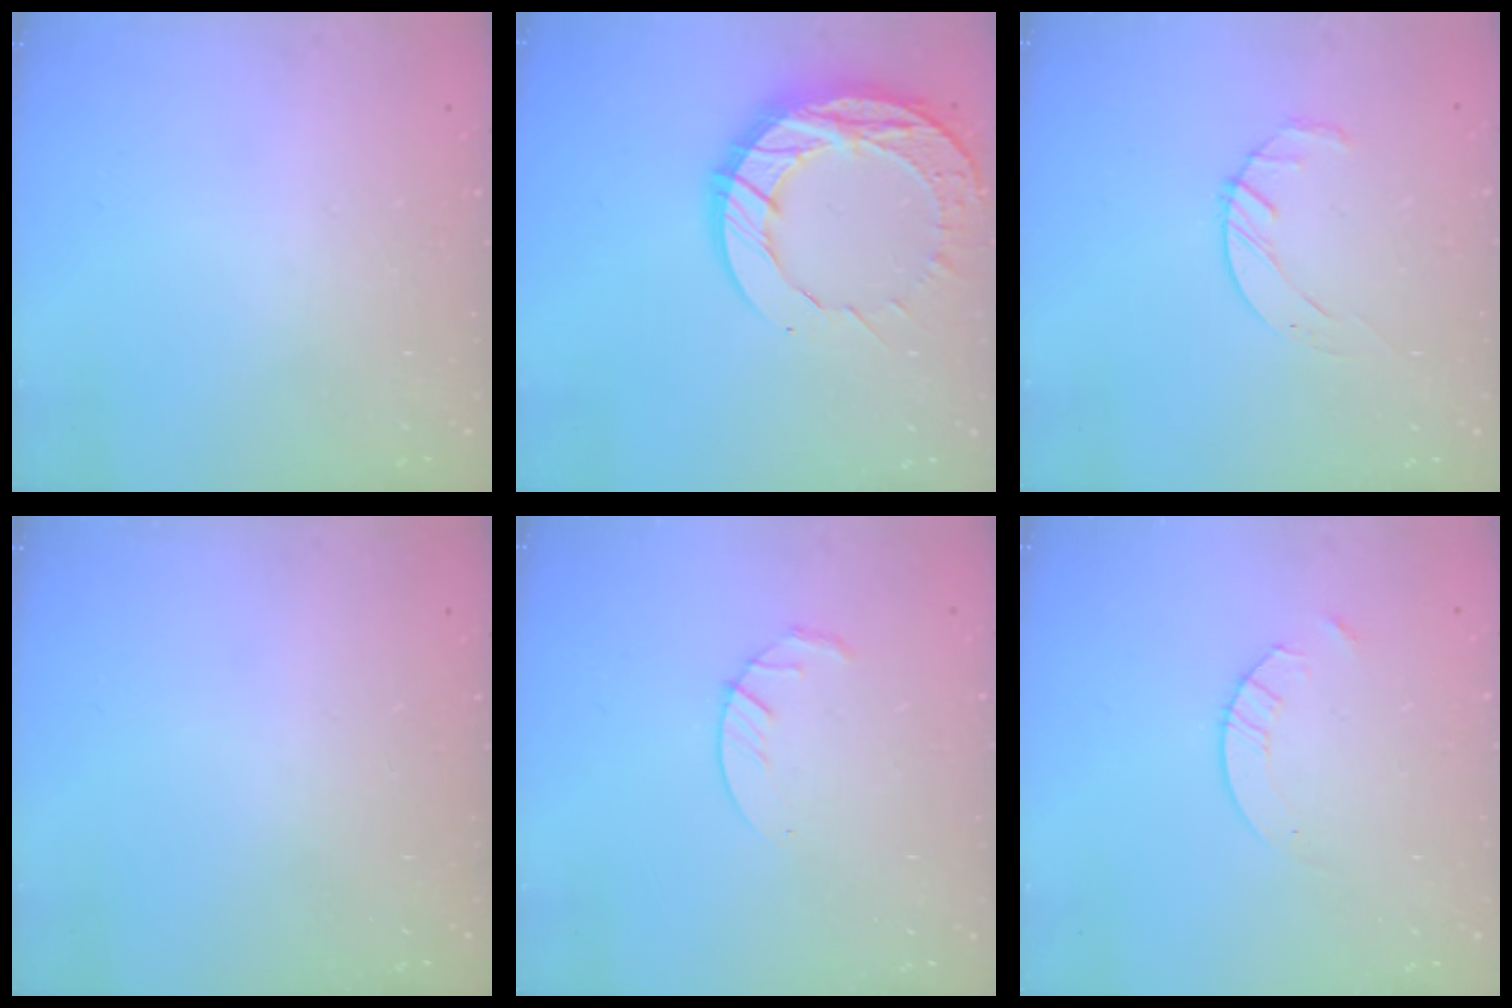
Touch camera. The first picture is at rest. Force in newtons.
{"total": 16.1, "press": 16.1, "slide": 1.3}
{"total": 4.8, "press": 4.7, "slide": 0.6}
{"total": 0.0}
{"total": 4.0, "press": 4.0, "slide": 0.6}
{"total": 4.2, "press": 4.2, "slide": 0.4}